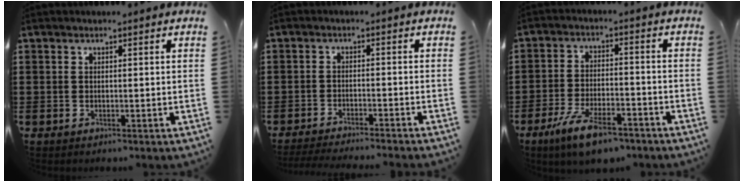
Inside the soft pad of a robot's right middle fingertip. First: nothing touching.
{"total": 2.7, "force": [-2.5, -0.4, 0.7], "torque": [-0.011, -0.001, -0.051]}
{"total": 7.7, "force": [-5.6, 2.1, 4.9], "torque": [-0.109, -0.003, -0.105]}